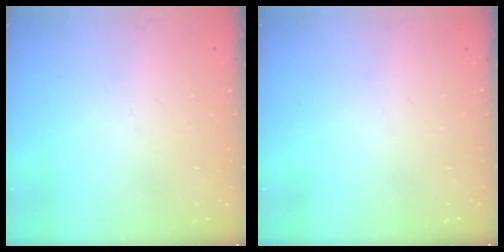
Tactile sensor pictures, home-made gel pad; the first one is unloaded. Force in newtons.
{"total": 0.0}